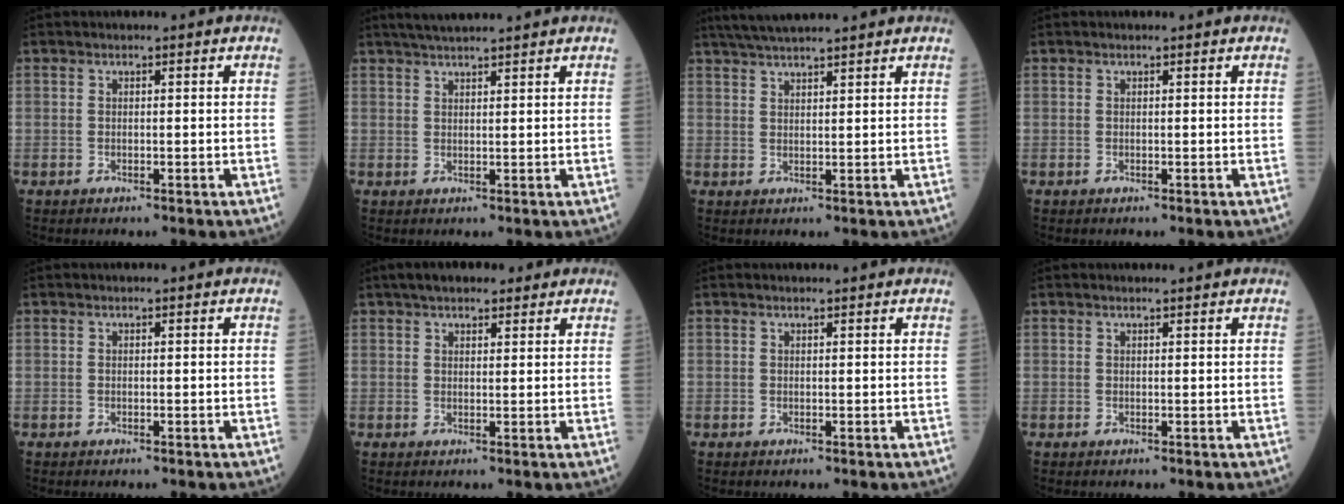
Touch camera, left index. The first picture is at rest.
{"total": 5.8, "force": [5.1, -0.1, 2.8], "torque": [-0.046, 0.030, 0.086]}
{"total": 8.1, "force": [7.1, -0.1, 3.8], "torque": [-0.066, 0.035, 0.114]}
{"total": 0.0}
{"total": 0.0}
{"total": 7.1, "force": [5.4, 2.5, 3.8], "torque": [-0.051, 0.034, 0.085]}
{"total": 0.7, "force": [0.7, 0.0, 0.1], "torque": [-0.010, 0.003, 0.011]}
{"total": 1.0, "force": [1.0, 0.0, 0.2], "torque": [-0.010, 0.002, 0.014]}